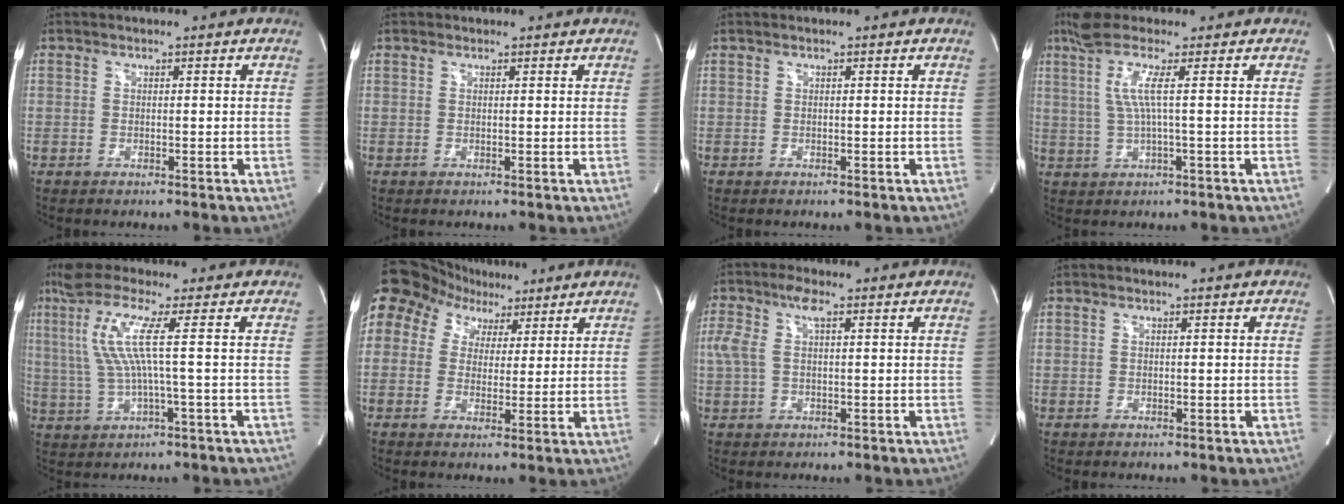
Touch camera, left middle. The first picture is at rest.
{"total": 0.7, "force": [0.5, 0.5, 0.0], "torque": [0.001, 0.006, 0.007]}
{"total": 0.0}
{"total": 6.0, "force": [2.0, -0.7, 5.6], "torque": [-0.117, 0.015, 0.040]}
{"total": 9.0, "force": [2.0, -1.1, 8.7], "torque": [-0.186, 0.013, 0.040]}
{"total": 15.9, "force": [8.9, 11.9, 5.8], "torque": [-0.162, 0.078, 0.164]}
{"total": 5.2, "force": [1.6, 1.9, 4.5], "torque": [-0.125, 0.033, 0.033]}
{"total": 0.0}